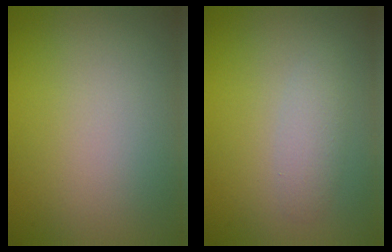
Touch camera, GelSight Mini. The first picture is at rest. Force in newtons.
{"total": 1.7, "press": 1.7, "slide": 0.1}